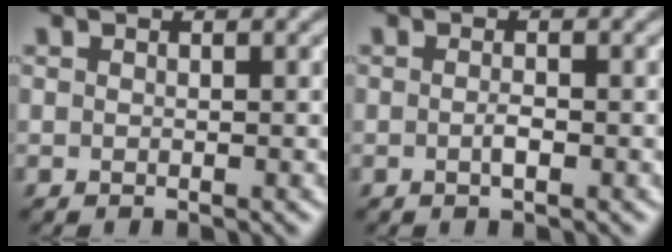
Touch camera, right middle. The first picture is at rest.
{"total": 1.0, "force": [-0.4, 0.2, 0.8], "torque": [-0.017, 0.001, -0.008]}